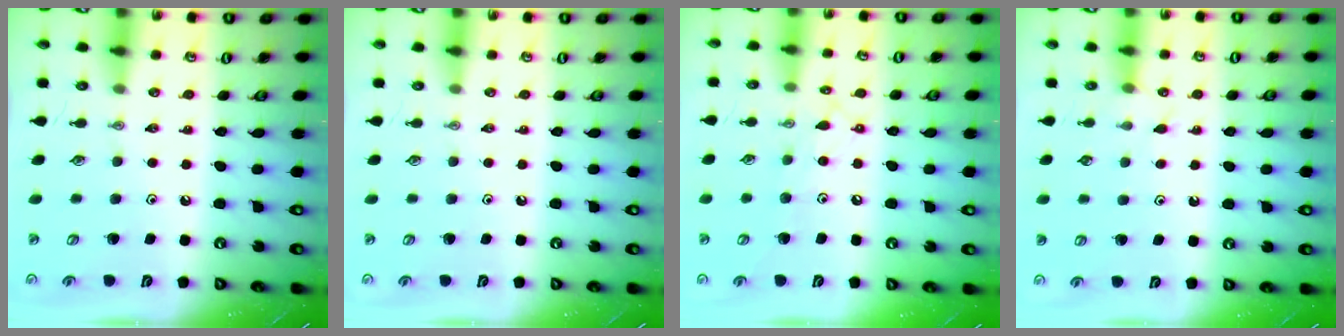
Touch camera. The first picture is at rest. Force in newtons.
{"total": 0.0}
{"total": 10.2, "press": 10.2, "slide": 0.8}
{"total": 3.6, "press": 3.6, "slide": 0.4}